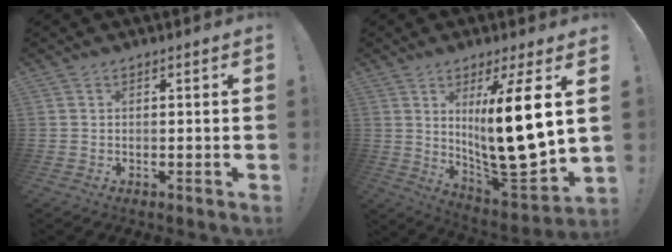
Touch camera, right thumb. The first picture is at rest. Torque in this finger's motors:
{"motor_torque": [1.19, 3.47, 1.10, -0.44, 0.51]}